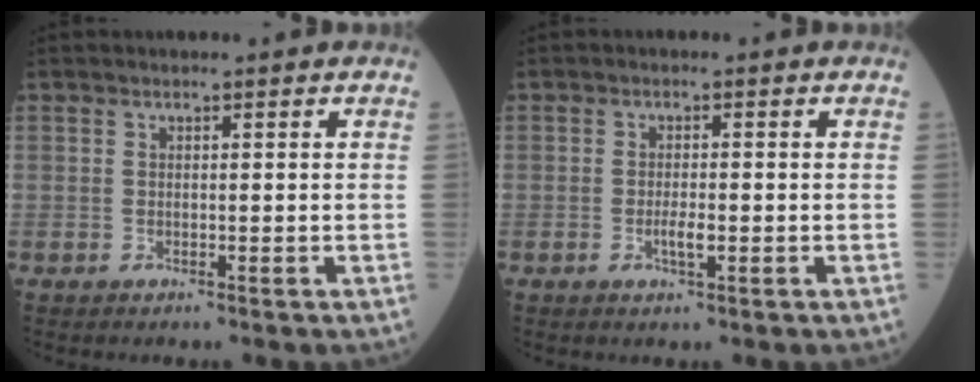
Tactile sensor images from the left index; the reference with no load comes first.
{"total": 2.1, "force": [-0.6, 0.4, 2.0], "torque": [-0.040, -0.001, -0.009]}